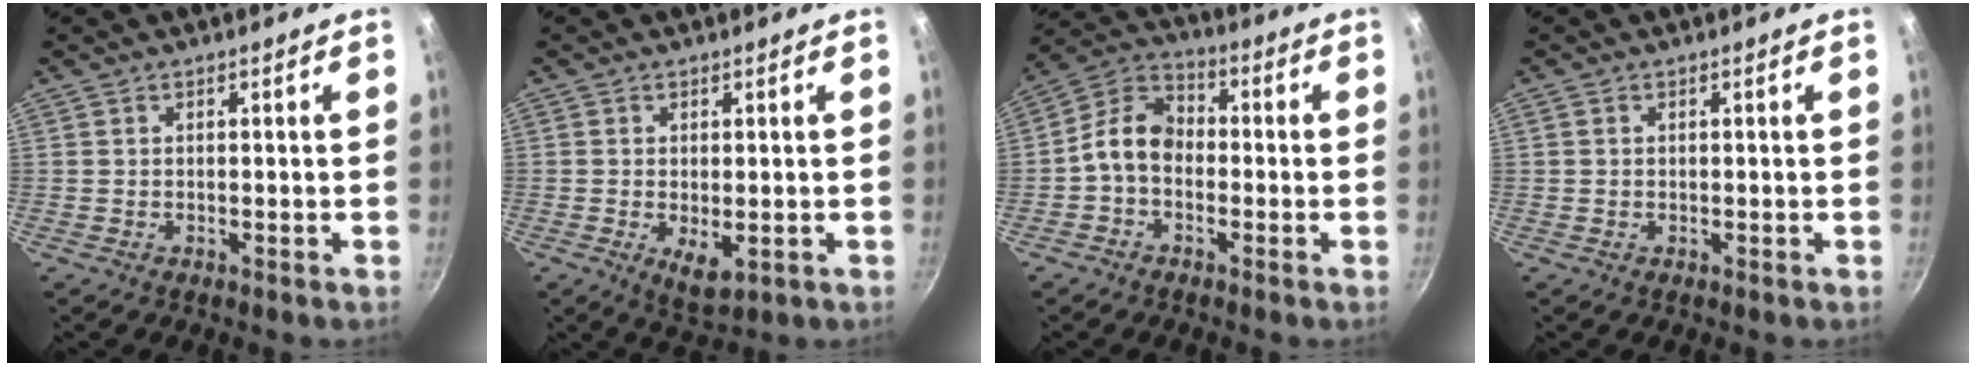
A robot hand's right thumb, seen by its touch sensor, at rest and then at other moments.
{"total": 5.0, "force": [-0.9, 2.5, 4.2], "torque": [-0.064, -0.015, -0.006]}
{"total": 8.4, "force": [-1.7, 6.1, 5.4], "torque": [-0.078, 0.036, -0.053]}
{"total": 0.5, "force": [0.1, 0.4, 0.2], "torque": [-0.004, 0.003, 0.001]}